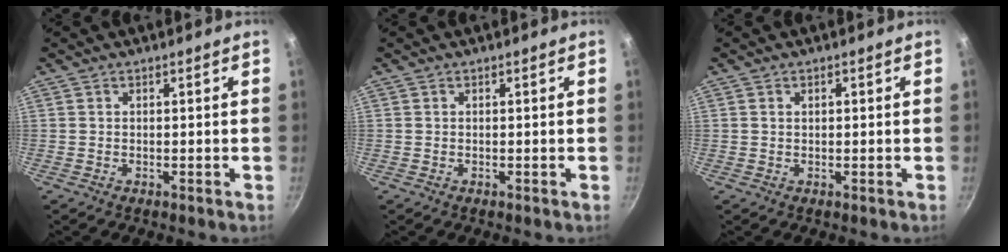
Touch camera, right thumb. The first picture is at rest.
{"total": 0.0}
{"total": 0.6, "force": [0.2, 0.5, 0.4], "torque": [-0.003, 0.003, 0.003]}